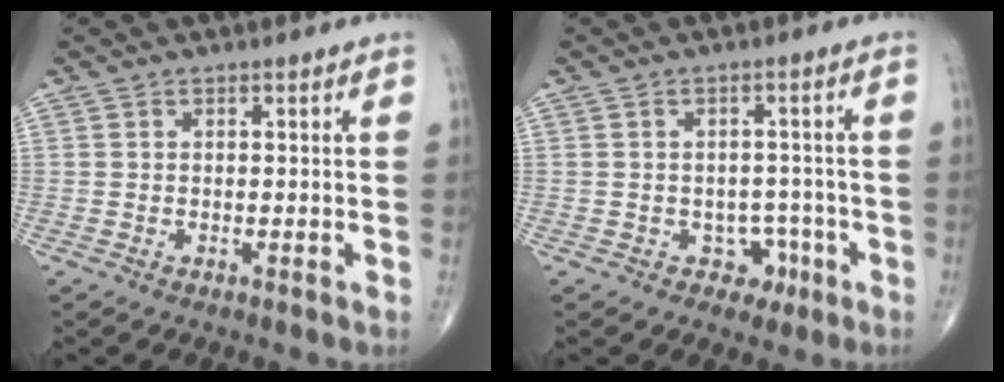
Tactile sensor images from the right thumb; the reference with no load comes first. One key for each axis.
{"total": 4.1, "fx": -2.3, "fy": 3.1, "fz": 1.4, "tx": 0.008, "ty": 0.027, "tz": -0.028}